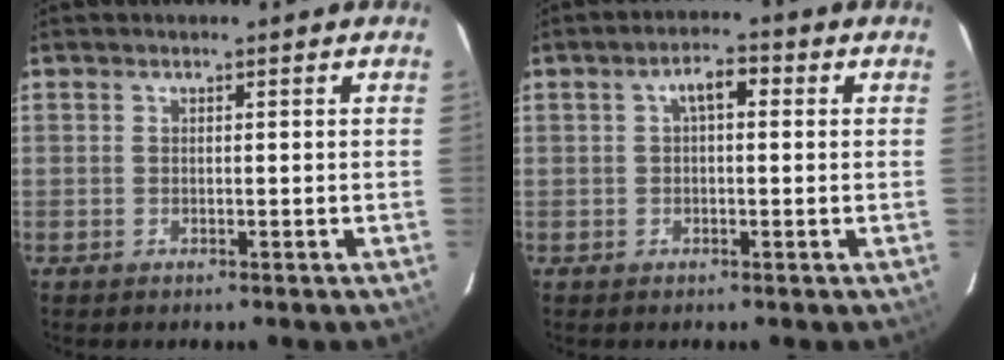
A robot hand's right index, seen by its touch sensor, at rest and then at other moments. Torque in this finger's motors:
{"motor_torque": [0.08, 0.03, 0.18, 0.04]}